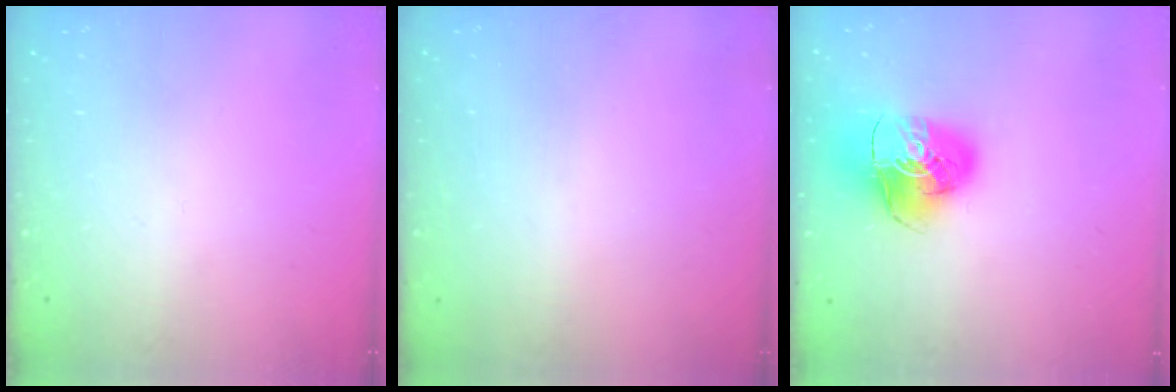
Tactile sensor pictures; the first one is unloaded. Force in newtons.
{"total": 0.9, "press": 0.9, "slide": 0.1}
{"total": 12.2, "press": 12.1, "slide": 1.6}